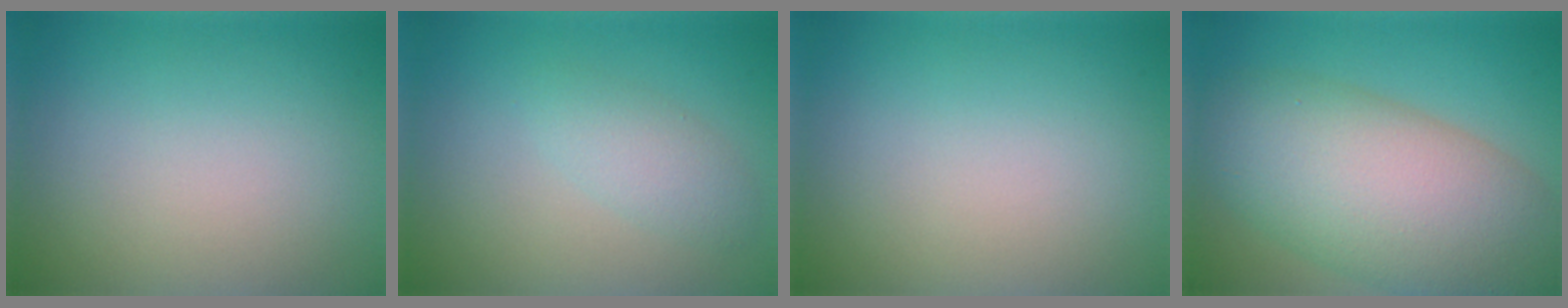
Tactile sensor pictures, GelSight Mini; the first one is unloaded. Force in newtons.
{"total": 2.2, "press": 2.2, "slide": 0.1}
{"total": 0.0}
{"total": 11.6, "press": 11.6, "slide": 0.3}